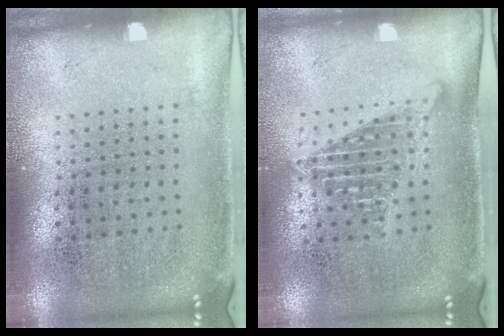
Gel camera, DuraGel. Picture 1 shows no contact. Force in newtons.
{"total": 1.6, "press": 1.3, "slide": 0.9}